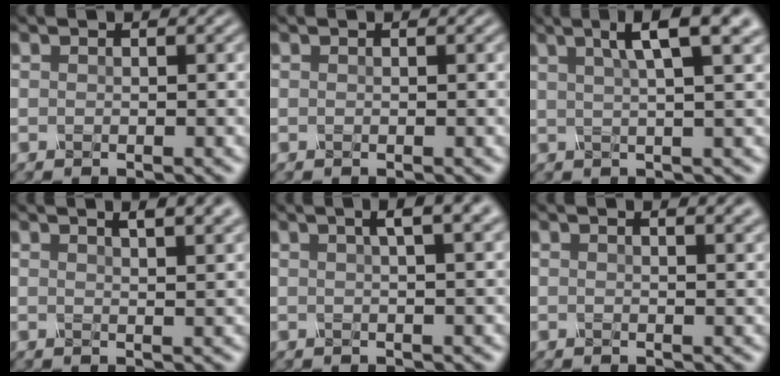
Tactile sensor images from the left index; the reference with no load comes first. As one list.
[{"total": 0.0}, {"total": 6.0, "force": [3.0, 1.3, 5.1], "torque": [-0.060, 0.017, 0.035]}, {"total": 5.4, "force": [3.3, 2.2, 3.7], "torque": [-0.015, 0.026, 0.013]}, {"total": 5.4, "force": [2.9, 1.9, 4.2], "torque": [-0.035, 0.025, 0.008]}, {"total": 3.6, "force": [2.4, 1.4, 2.3], "torque": [-0.009, 0.021, 0.008]}]